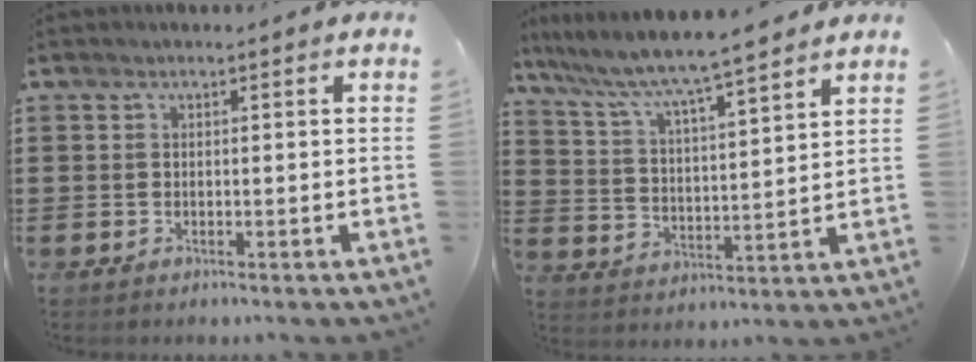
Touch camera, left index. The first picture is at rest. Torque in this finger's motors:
{"motor_torque": [1.55, -0.59, 0.94, 0.21]}